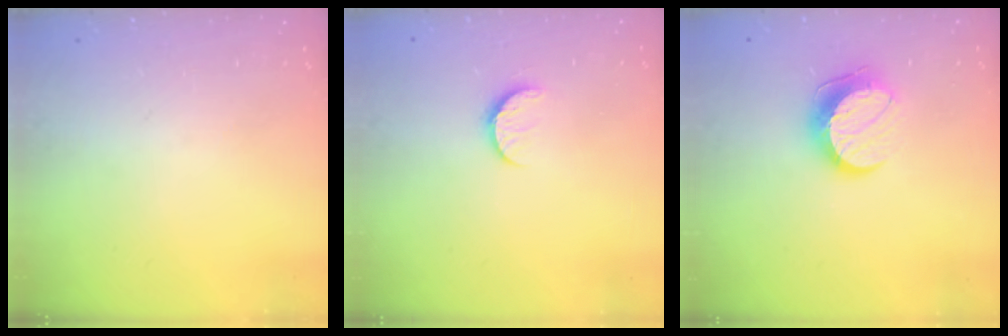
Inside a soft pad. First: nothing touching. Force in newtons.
{"total": 6.7, "press": 6.7, "slide": 0.4}
{"total": 10.1, "press": 10.1, "slide": 0.6}